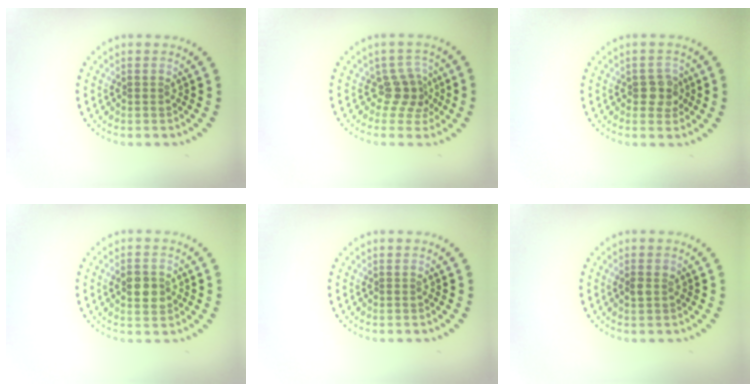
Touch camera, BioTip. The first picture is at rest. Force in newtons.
{"total": 2.5, "press": 1.8, "slide": 1.7}
{"total": 2.0, "press": 1.9, "slide": 0.6}
{"total": 2.8, "press": 2.8, "slide": 0.1}
{"total": 0.0}
{"total": 1.0, "press": 1.0, "slide": 0.2}